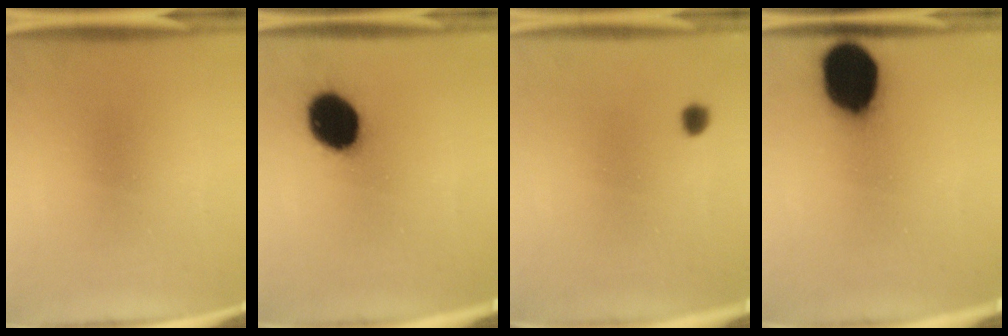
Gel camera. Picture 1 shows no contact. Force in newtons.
{"total": 15.4}
{"total": 1.7}
{"total": 19.8}